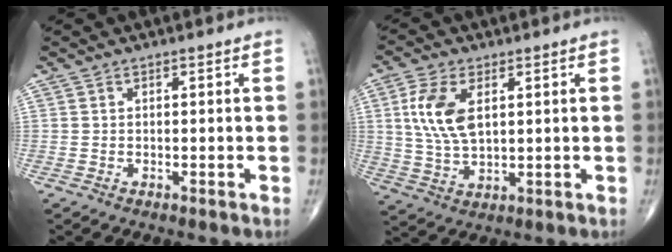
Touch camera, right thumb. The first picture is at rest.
{"total": 9.6, "force": [2.6, 5.0, 7.8], "torque": [-0.161, -0.006, 0.054]}